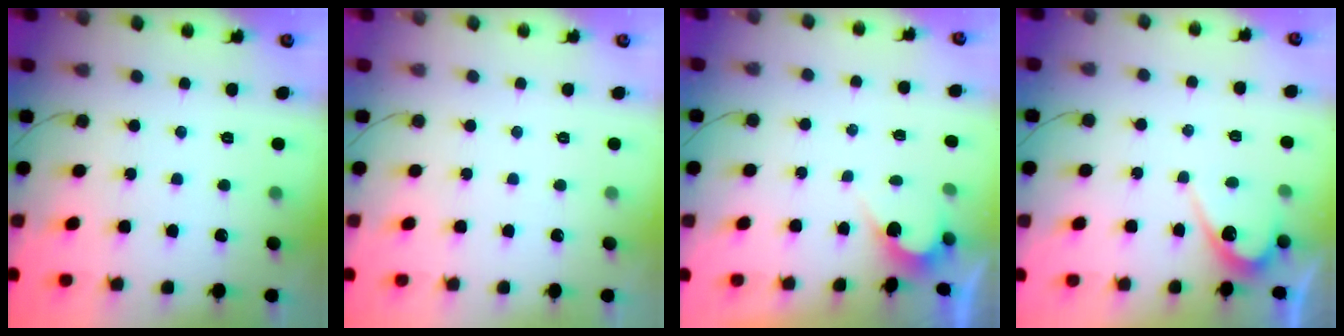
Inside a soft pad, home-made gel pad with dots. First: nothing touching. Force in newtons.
{"total": 0.0}
{"total": 2.7, "press": 2.7, "slide": 0.1}
{"total": 5.8, "press": 5.8, "slide": 0.4}